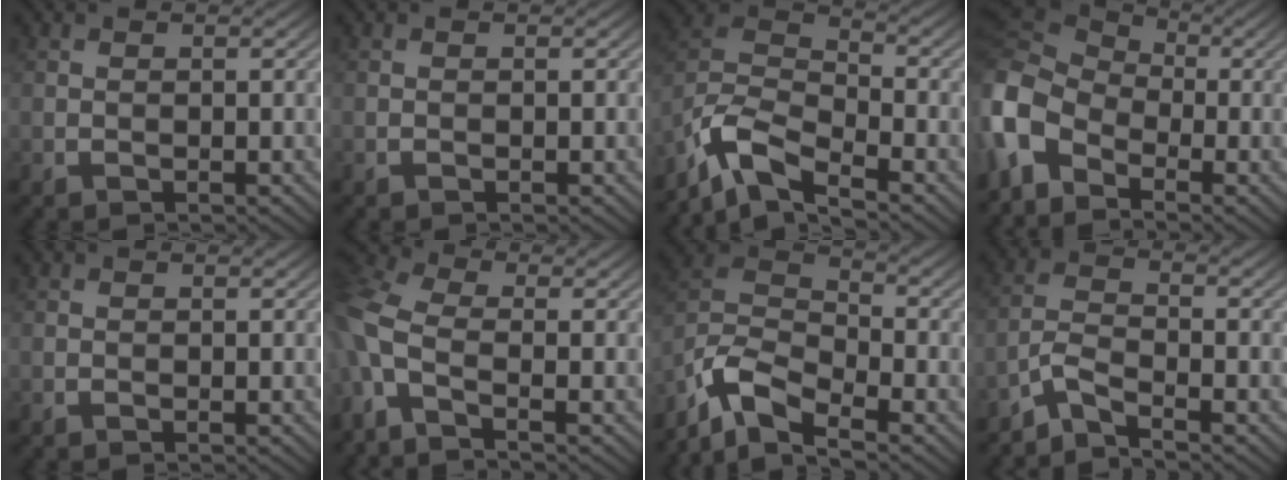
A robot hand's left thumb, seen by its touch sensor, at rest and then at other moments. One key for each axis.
{"total": 0.0}
{"total": 8.9, "fx": -7.0, "fy": 2.7, "fz": 4.8, "tx": -0.102, "ty": 0.000, "tz": -0.159}
{"total": 9.4, "fx": -3.5, "fy": 6.4, "fz": 5.9, "tx": -0.165, "ty": -0.011, "tz": -0.083}
{"total": 0.0}
{"total": 8.6, "fx": -2.7, "fy": 4.2, "fz": 7.0, "tx": -0.204, "ty": -0.004, "tz": -0.071}
{"total": 9.7, "fx": -7.3, "fy": 3.3, "fz": 5.4, "tx": -0.117, "ty": -0.002, "tz": -0.164}
{"total": 3.3, "fx": -3.0, "fy": 0.5, "fz": 1.5, "tx": -0.035, "ty": 0.000, "tz": -0.078}